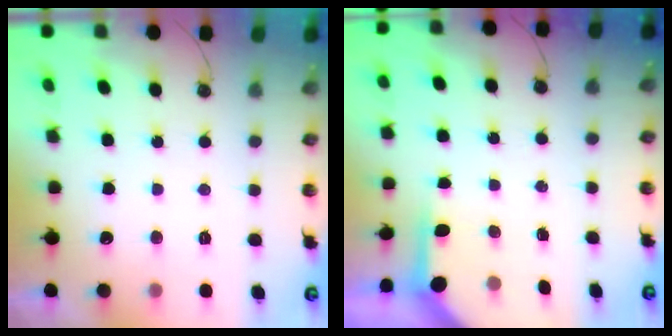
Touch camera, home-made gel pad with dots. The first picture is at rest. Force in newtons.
{"total": 3.9, "press": 3.9, "slide": 0.3}